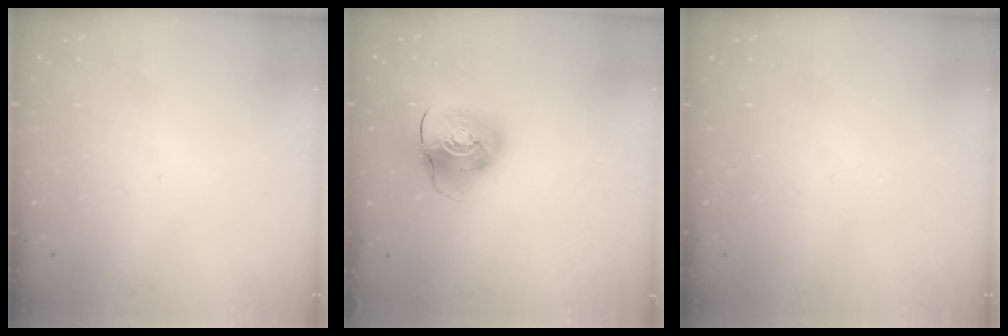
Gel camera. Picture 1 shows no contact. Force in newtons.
{"total": 9.1, "press": 9.0, "slide": 1.2}
{"total": 0.0}